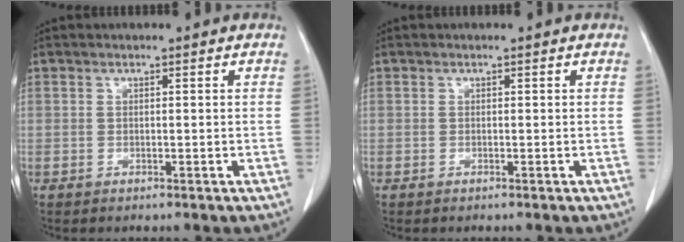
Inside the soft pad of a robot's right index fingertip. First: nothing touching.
{"total": 0.0}